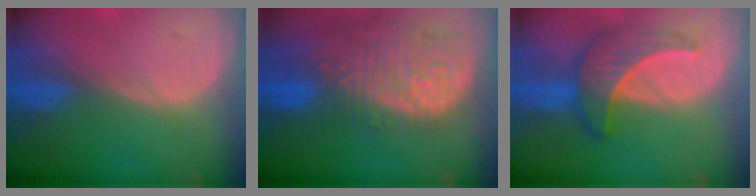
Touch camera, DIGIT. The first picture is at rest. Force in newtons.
{"total": 13.7, "press": 11.4, "slide": 7.6}
{"total": 6.6, "press": 6.4, "slide": 1.7}